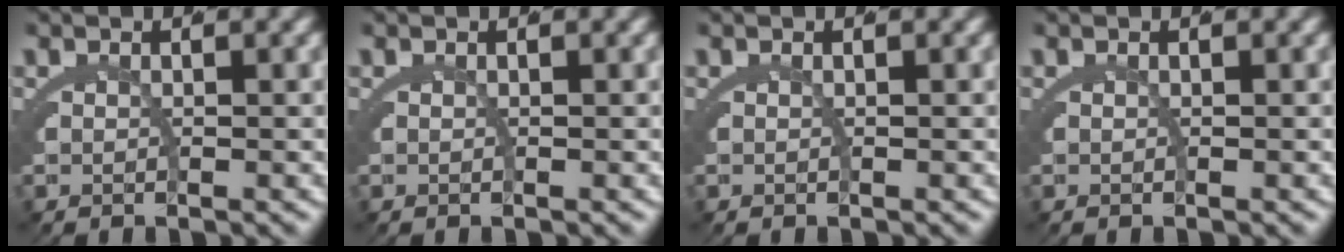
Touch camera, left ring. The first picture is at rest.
{"total": 0.0}
{"total": 0.0}
{"total": 0.0}